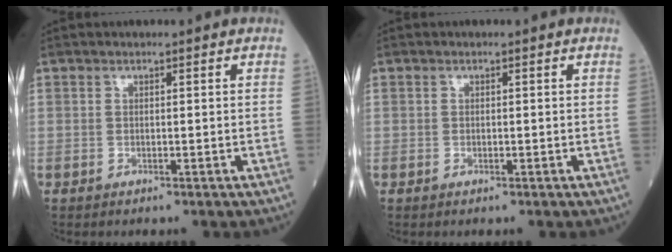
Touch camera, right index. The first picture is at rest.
{"total": 0.0}